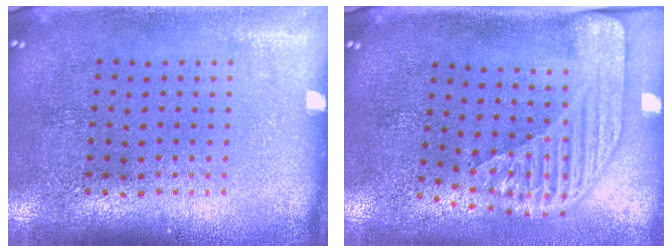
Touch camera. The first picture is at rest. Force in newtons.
{"total": 2.3, "press": 1.8, "slide": 1.5}